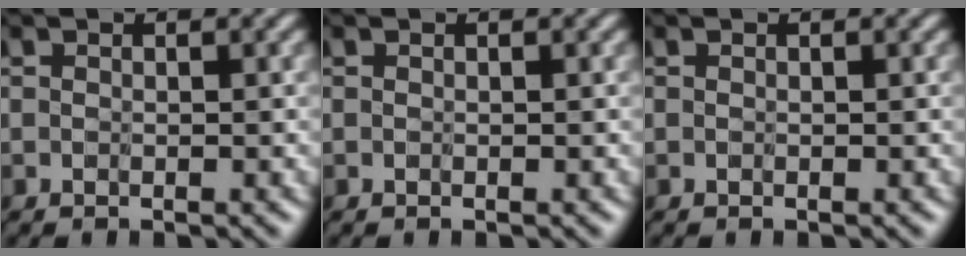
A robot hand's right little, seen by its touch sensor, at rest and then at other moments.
{"total": 0.0}
{"total": 0.0}